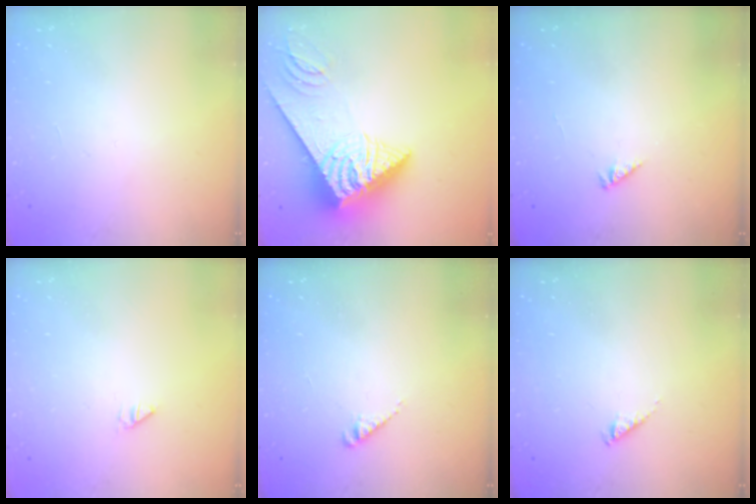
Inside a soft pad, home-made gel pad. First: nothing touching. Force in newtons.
{"total": 12.6, "press": 12.5, "slide": 1.5}
{"total": 0.0}
{"total": 0.0}
{"total": 2.3, "press": 2.3, "slide": 0.2}
{"total": 2.4, "press": 2.4, "slide": 0.3}